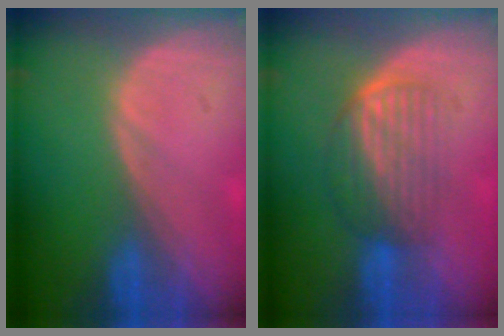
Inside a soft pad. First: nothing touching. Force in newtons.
{"total": 6.0, "press": 5.8, "slide": 1.6}